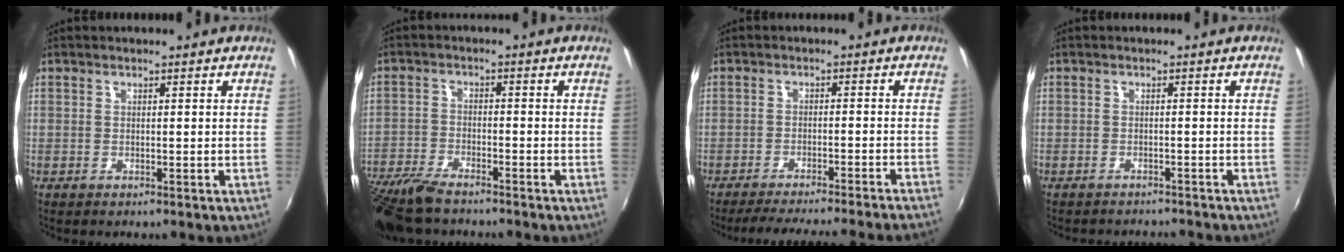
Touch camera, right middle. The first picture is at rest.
{"total": 10.8, "force": [-9.1, 2.6, 5.1], "torque": [-0.132, -0.029, -0.175]}
{"total": 15.3, "force": [-13.8, -1.3, 6.3], "torque": [-0.113, -0.014, -0.193]}
{"total": 4.8, "force": [-4.4, 1.4, 1.1], "torque": [-0.033, -0.001, -0.060]}